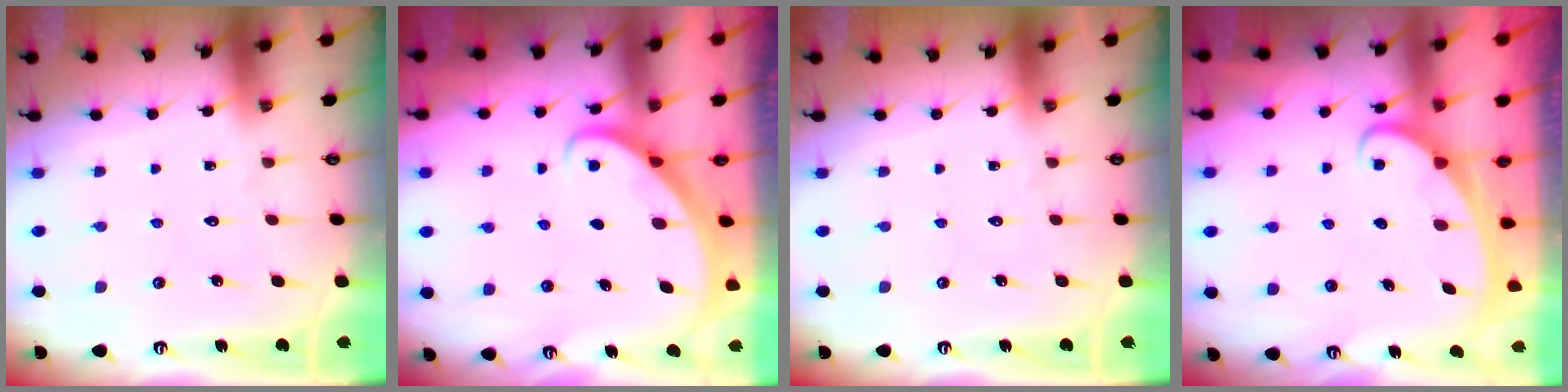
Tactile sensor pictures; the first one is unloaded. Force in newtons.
{"total": 2.7, "press": 2.7, "slide": 0.2}
{"total": 0.0}
{"total": 2.6, "press": 2.6, "slide": 0.3}